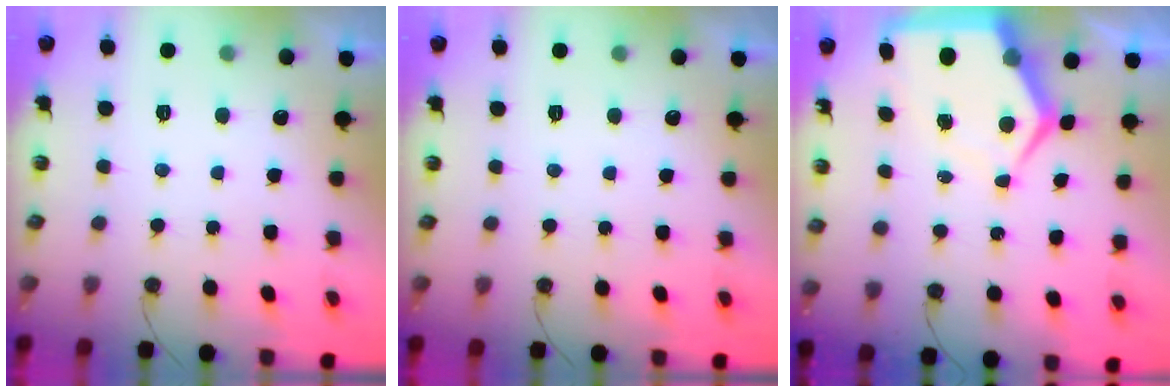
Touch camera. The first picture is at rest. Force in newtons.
{"total": 0.0}
{"total": 11.4, "press": 11.3, "slide": 1.3}